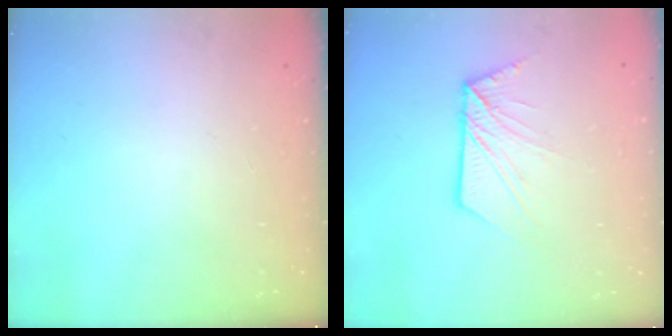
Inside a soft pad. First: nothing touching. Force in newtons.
{"total": 10.2, "press": 10.1, "slide": 1.1}